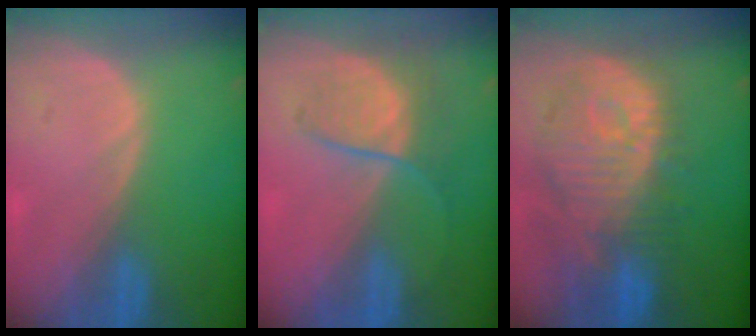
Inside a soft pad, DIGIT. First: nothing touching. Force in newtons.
{"total": 6.3, "press": 6.0, "slide": 2.0}
{"total": 12.8, "press": 11.3, "slide": 5.8}